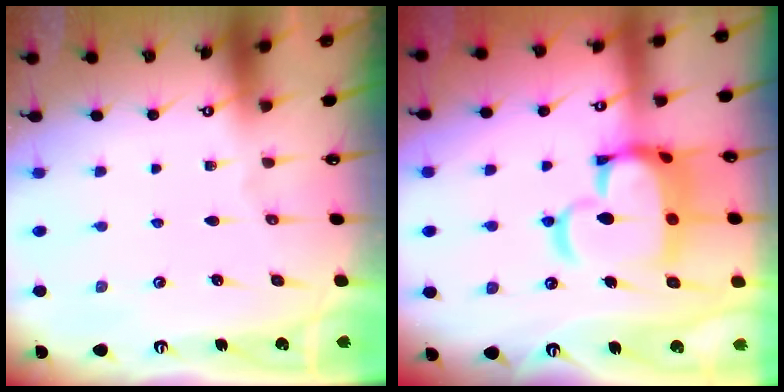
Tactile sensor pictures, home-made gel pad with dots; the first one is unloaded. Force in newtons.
{"total": 14.5, "press": 14.4, "slide": 1.5}